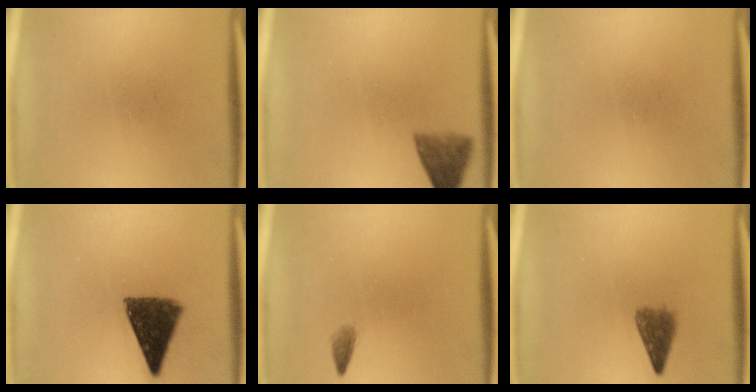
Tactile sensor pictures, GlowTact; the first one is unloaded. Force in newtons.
{"total": 4.8}
{"total": 0.0}
{"total": 10.8}
{"total": 1.0}
{"total": 3.8}